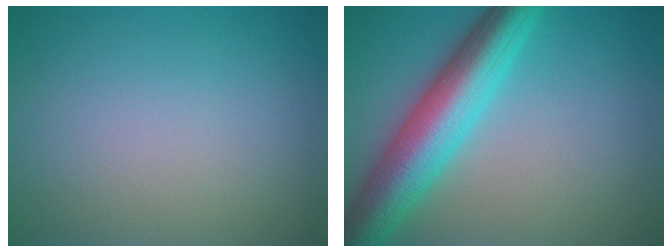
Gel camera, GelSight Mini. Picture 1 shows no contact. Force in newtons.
{"total": 8.5, "press": 8.5, "slide": 0.3}